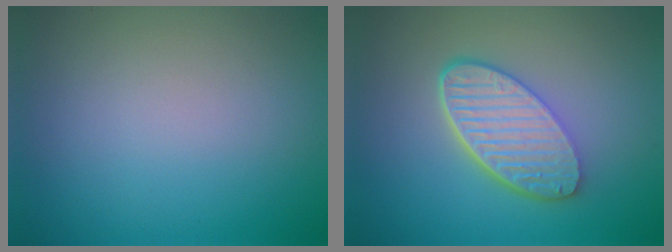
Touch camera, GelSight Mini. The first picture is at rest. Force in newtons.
{"total": 6.0, "press": 4.4, "slide": 4.1}